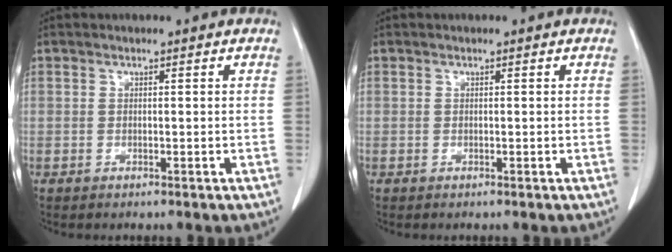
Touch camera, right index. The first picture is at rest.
{"total": 0.0}